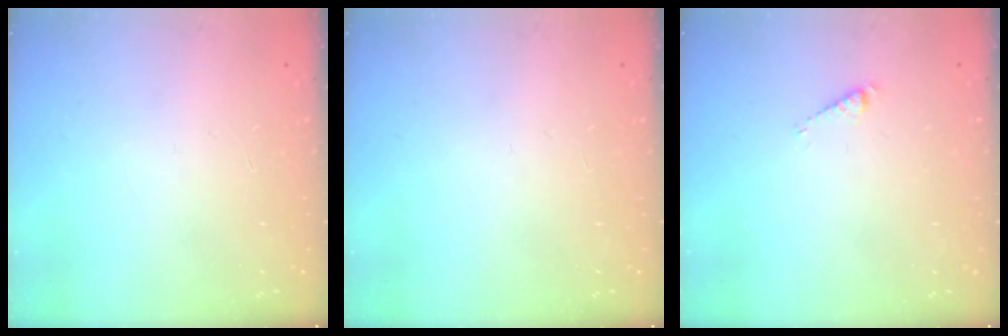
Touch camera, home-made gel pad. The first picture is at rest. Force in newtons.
{"total": 0.0}
{"total": 2.7, "press": 2.7, "slide": 0.2}